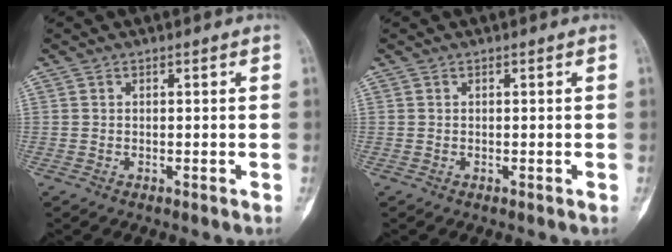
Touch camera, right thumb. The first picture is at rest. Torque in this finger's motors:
{"motor_torque": [0.00, 0.00, 0.01, 0.00, 0.00]}